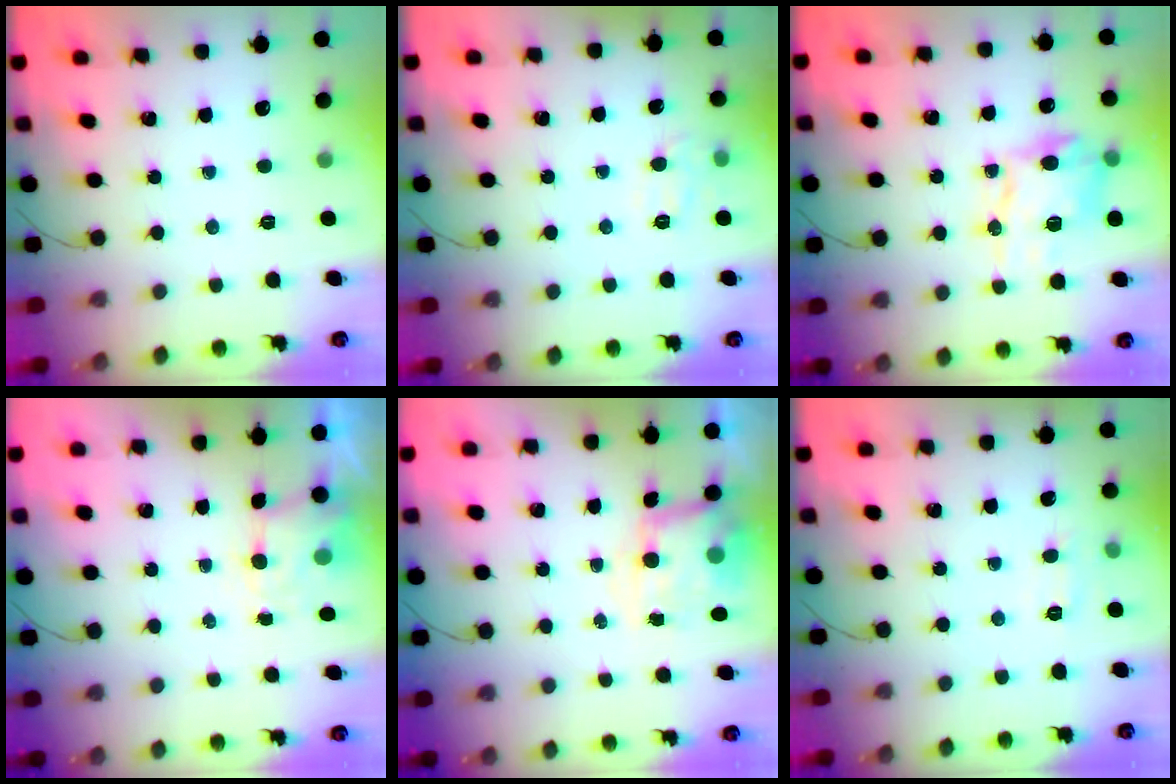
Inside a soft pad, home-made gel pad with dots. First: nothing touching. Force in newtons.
{"total": 7.2, "press": 7.1, "slide": 0.8}
{"total": 14.3, "press": 14.2, "slide": 0.6}
{"total": 4.3, "press": 4.2, "slide": 1.0}
{"total": 8.1, "press": 8.0, "slide": 1.7}
{"total": 6.0, "press": 5.8, "slide": 1.4}